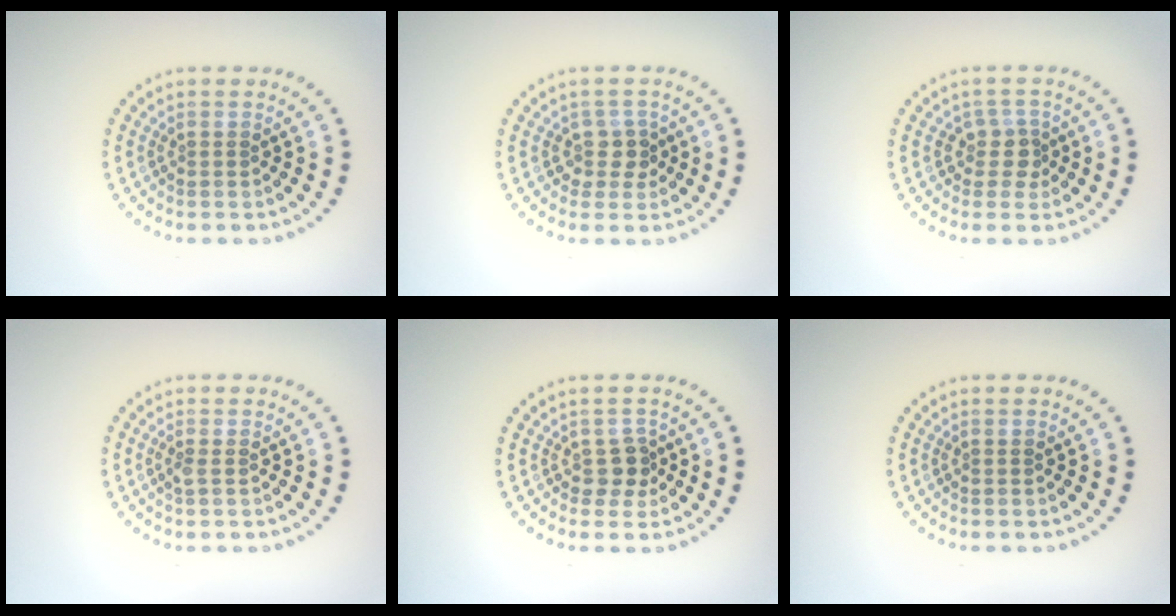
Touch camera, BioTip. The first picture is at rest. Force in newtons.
{"total": 2.0, "press": 1.6, "slide": 1.3}
{"total": 2.0, "press": 1.6, "slide": 1.3}
{"total": 0.6, "press": 0.5, "slide": 0.3}
{"total": 1.8, "press": 1.4, "slide": 1.1}
{"total": 0.0}